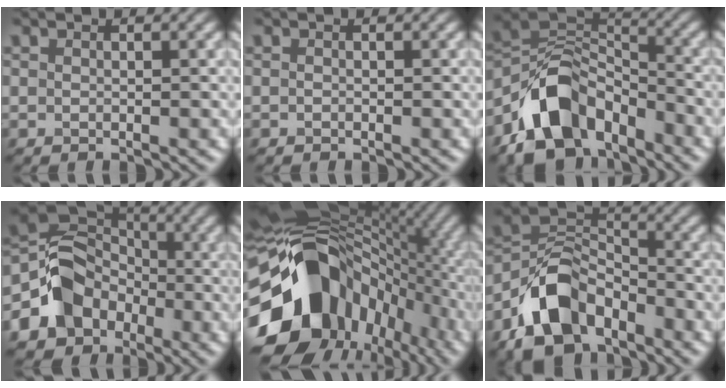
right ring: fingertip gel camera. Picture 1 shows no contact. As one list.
[{"total": 0.0}, {"total": 10.1, "force": [-5.9, 6.2, 5.3], "torque": [-0.084, 0.007, -0.120]}, {"total": 7.6, "force": [-3.3, 6.2, 2.8], "torque": [-0.026, 0.013, -0.079]}, {"total": 16.6, "force": [-3.4, 12.5, 10.4], "torque": [-0.184, 0.010, -0.069]}, {"total": 8.8, "force": [-5.1, 5.3, 4.7], "torque": [-0.086, 0.005, -0.106]}]